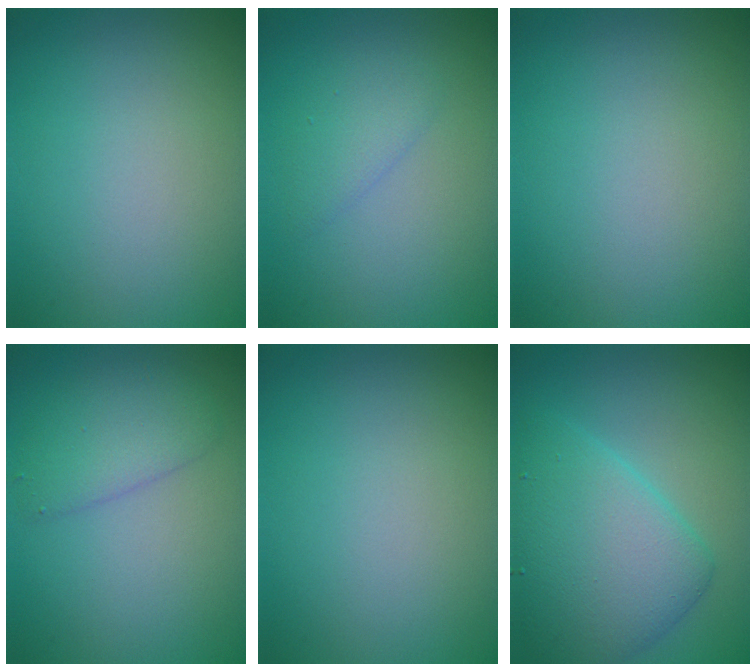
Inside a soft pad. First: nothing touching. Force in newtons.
{"total": 1.7, "press": 1.7, "slide": 0.2}
{"total": 0.0}
{"total": 2.8, "press": 2.8, "slide": 0.1}
{"total": 0.0}
{"total": 6.6, "press": 6.6, "slide": 0.1}